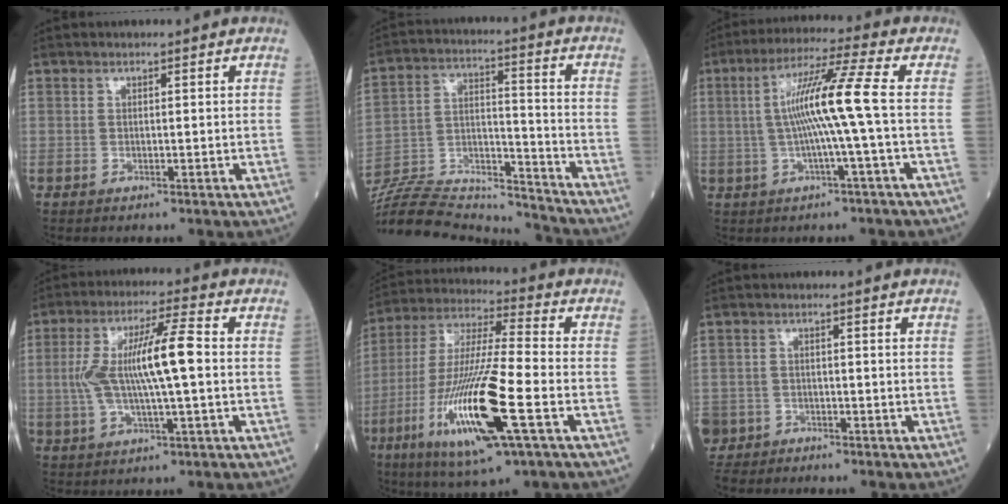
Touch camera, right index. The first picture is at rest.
{"total": 22.4, "force": [-21.4, 3.0, 5.9], "torque": [-0.149, 0.005, -0.349]}
{"total": 9.7, "force": [-0.1, -1.5, 9.6], "torque": [-0.180, 0.016, -0.001]}
{"total": 11.3, "force": [0.2, 1.4, 11.2], "torque": [-0.223, 0.016, 0.002]}
{"total": 19.7, "force": [-6.8, 1.6, 18.4], "torque": [-0.393, -0.032, -0.126]}
{"total": 5.8, "force": [-4.1, 4.1, -0.1], "torque": [-0.008, 0.003, -0.077]}